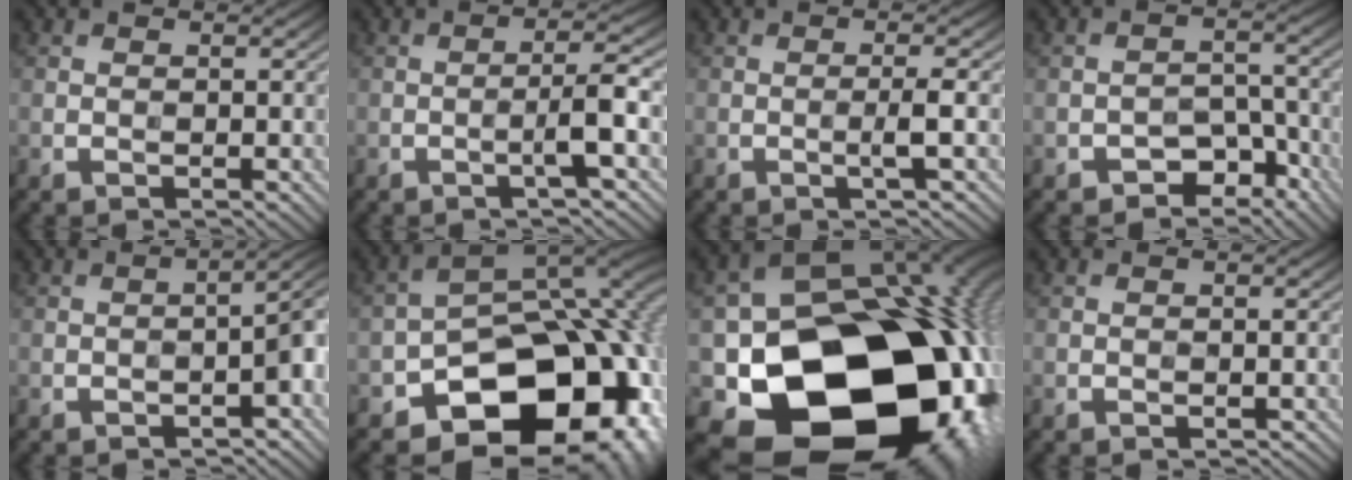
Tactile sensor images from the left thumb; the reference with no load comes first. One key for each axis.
{"total": 3.9, "fx": -1.3, "fy": 0.1, "fz": 3.6, "tx": -0.060, "ty": 0.022, "tz": -0.029}
{"total": 2.3, "fx": -0.5, "fy": -0.2, "fz": 2.2, "tx": -0.040, "ty": 0.012, "tz": -0.013}
{"total": 6.3, "fx": -4.1, "fy": 3.5, "fz": 3.3, "tx": -0.040, "ty": 0.003, "tz": -0.069}
{"total": 4.7, "fx": -2.0, "fy": 1.2, "fz": 4.1, "tx": -0.053, "ty": 0.007, "tz": -0.023}
{"total": 17.8, "fx": -8.1, "fy": 11.3, "fz": 11.2, "tx": -0.123, "ty": -0.023, "tz": -0.118}
{"total": 23.3, "fx": -7.9, "fy": 17.9, "fz": 12.7, "tx": -0.236, "ty": -0.062, "tz": -0.101}
{"total": 0.9, "fx": -0.6, "fy": 0.4, "fz": 0.5, "tx": -0.011, "ty": -0.001, "tz": -0.008}